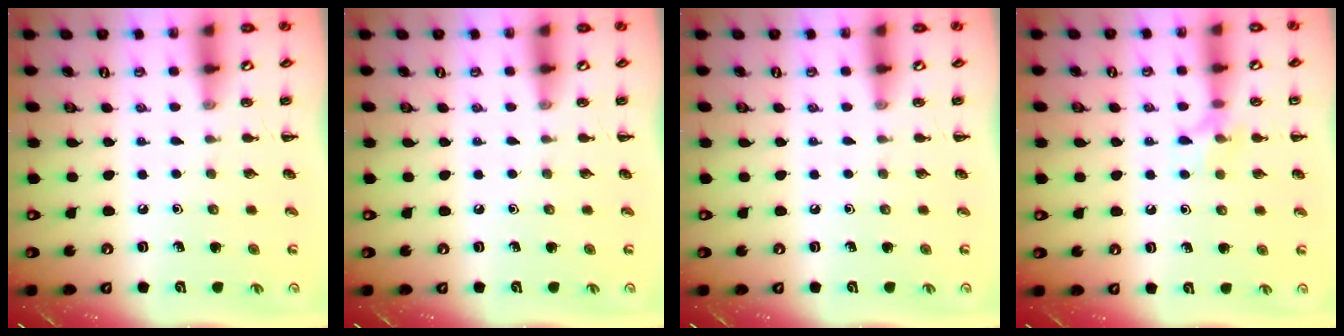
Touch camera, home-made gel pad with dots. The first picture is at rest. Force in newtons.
{"total": 0.0}
{"total": 0.0}
{"total": 7.4, "press": 7.2, "slide": 1.3}